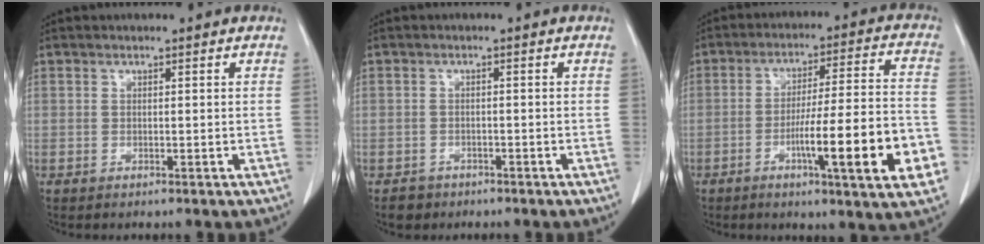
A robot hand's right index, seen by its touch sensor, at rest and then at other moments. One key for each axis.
{"total": 2.2, "fx": -1.5, "fy": 1.6, "fz": 0.0, "tx": -0.008, "ty": 0.006, "tz": -0.023}
{"total": 16.9, "fx": -5.8, "fy": 0.8, "fz": 15.8, "tx": -0.207, "ty": 0.003, "tz": -0.080}